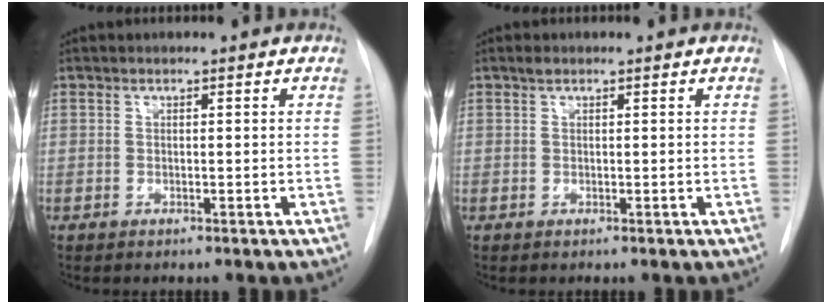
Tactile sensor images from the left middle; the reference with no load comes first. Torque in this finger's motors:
{"motor_torque": [0.46, -0.20, -0.03, 0.00]}